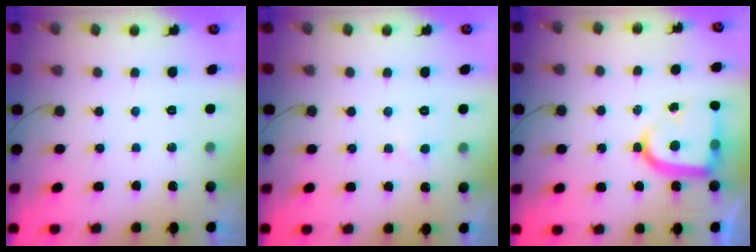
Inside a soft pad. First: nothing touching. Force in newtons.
{"total": 2.8, "press": 2.8, "slide": 0.3}
{"total": 14.9, "press": 14.8, "slide": 1.6}